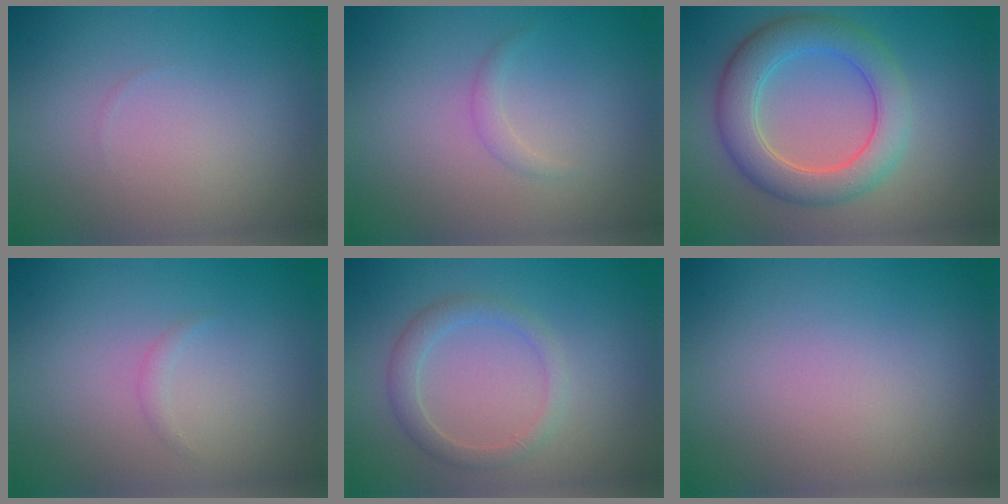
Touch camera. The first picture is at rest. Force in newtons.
{"total": 0.8, "press": 0.8, "slide": 0.0}
{"total": 5.9, "press": 5.9, "slide": 0.4}
{"total": 0.6, "press": 0.6, "slide": 0.0}
{"total": 2.3, "press": 2.3, "slide": 0.0}
{"total": 0.0}